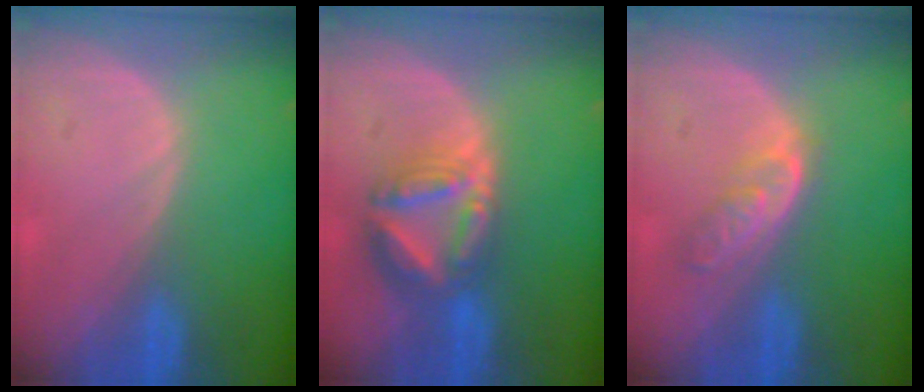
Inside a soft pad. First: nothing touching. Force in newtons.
{"total": 8.2, "press": 7.1, "slide": 4.1}
{"total": 4.9, "press": 4.2, "slide": 2.4}